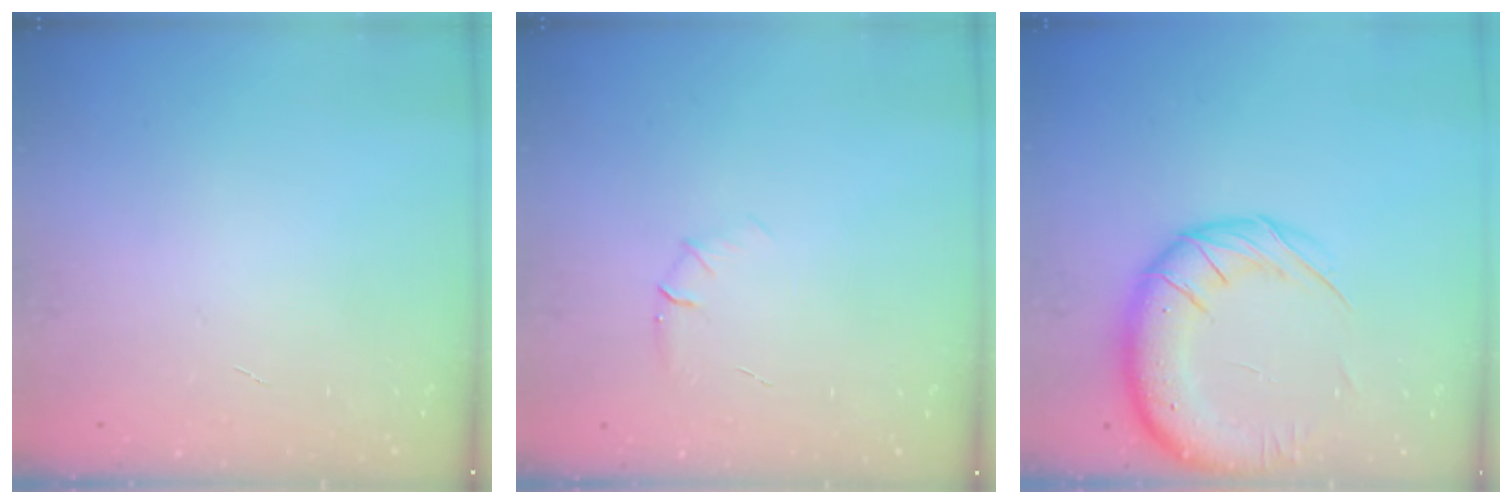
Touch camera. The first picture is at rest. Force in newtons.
{"total": 5.2, "press": 4.9, "slide": 1.6}
{"total": 14.8, "press": 14.3, "slide": 3.9}